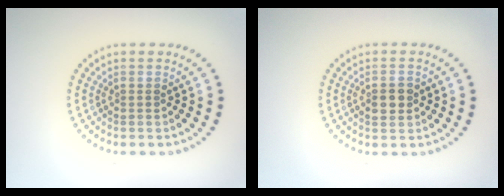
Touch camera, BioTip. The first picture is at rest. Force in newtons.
{"total": 2.4, "press": 2.4, "slide": 0.0}